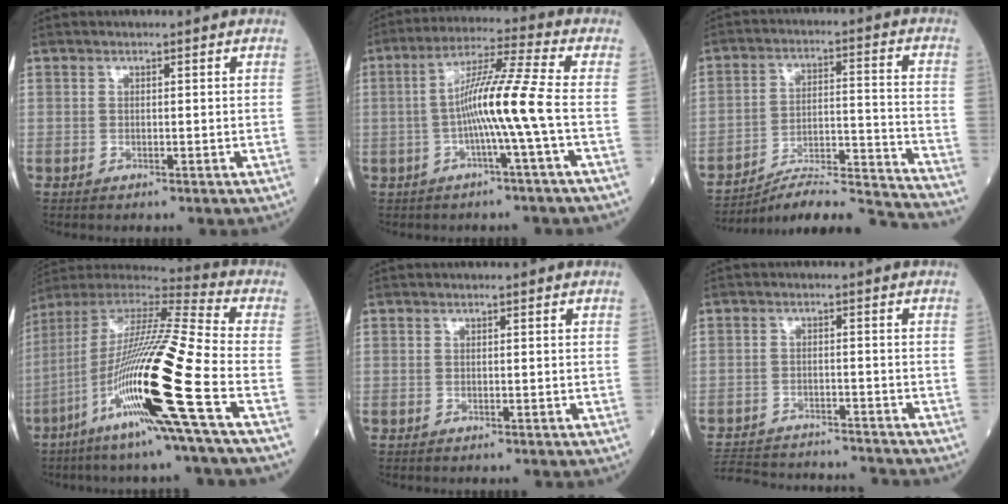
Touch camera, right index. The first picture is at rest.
{"total": 9.6, "force": [-1.8, -1.8, 9.2], "torque": [-0.170, 0.012, -0.037]}
{"total": 19.5, "force": [-18.8, -1.2, 5.2], "torque": [-0.064, 0.009, -0.277]}
{"total": 23.4, "force": [-8.4, -0.9, 21.8], "torque": [-0.432, -0.042, -0.171]}
{"total": 0.0}
{"total": 14.7, "force": [-14.0, 2.6, 3.6], "torque": [-0.076, 0.005, -0.199]}